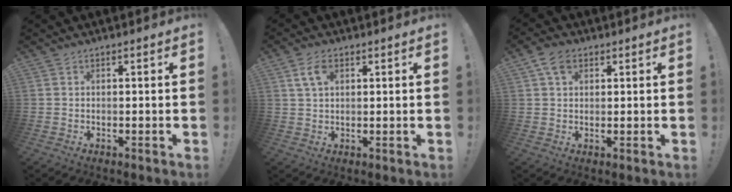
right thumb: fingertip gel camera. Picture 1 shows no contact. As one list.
[{"total": 5.2, "force": [2.2, 3.0, 3.6], "torque": [-0.060, 0.000, 0.039]}, {"total": 5.4, "force": [2.3, 3.8, 3.1], "torque": [-0.054, 0.001, 0.046]}]